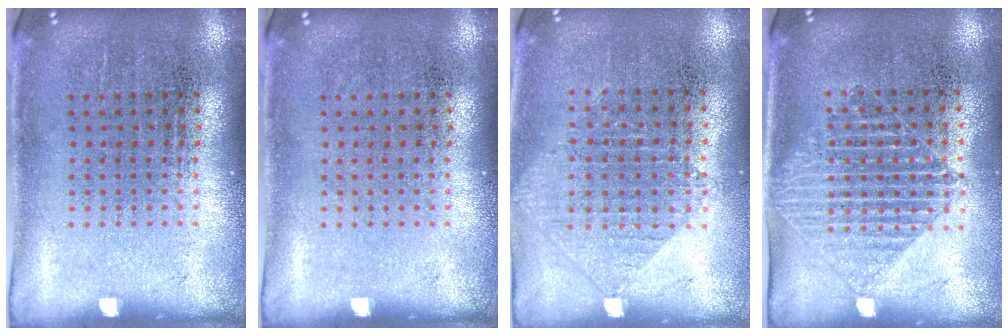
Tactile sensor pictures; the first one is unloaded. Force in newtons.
{"total": 0.0}
{"total": 1.0, "press": 0.9, "slide": 0.4}
{"total": 1.4, "press": 1.2, "slide": 0.6}